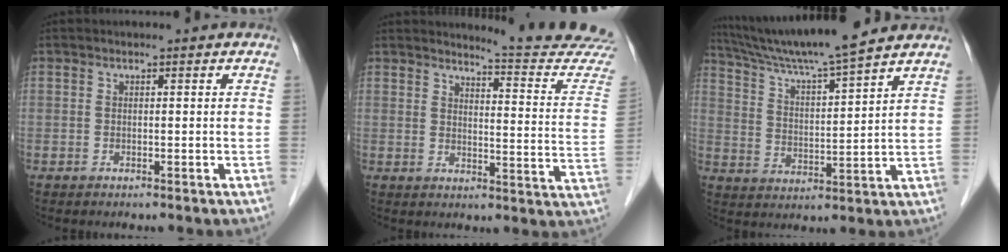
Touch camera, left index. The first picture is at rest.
{"total": 14.7, "force": [14.5, -1.7, 1.7], "torque": [-0.019, -0.130, 0.152]}
{"total": 13.9, "force": [12.4, -1.1, 6.3], "torque": [-0.119, 0.016, 0.208]}